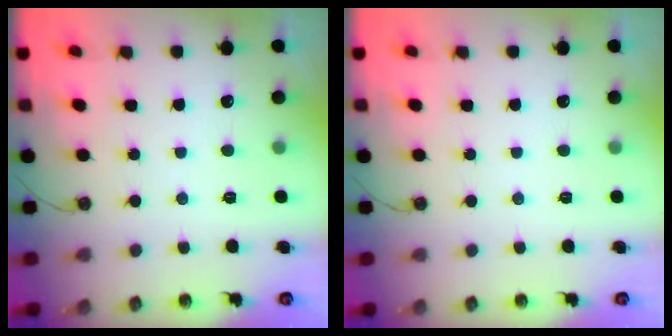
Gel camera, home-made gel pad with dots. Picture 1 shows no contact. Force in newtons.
{"total": 0.0}